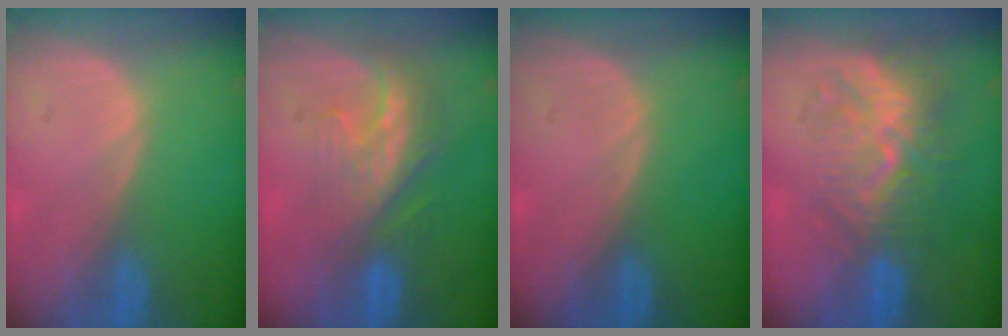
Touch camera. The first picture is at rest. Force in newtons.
{"total": 8.3, "press": 7.1, "slide": 4.3}
{"total": 0.0}
{"total": 10.0, "press": 8.6, "slide": 4.9}